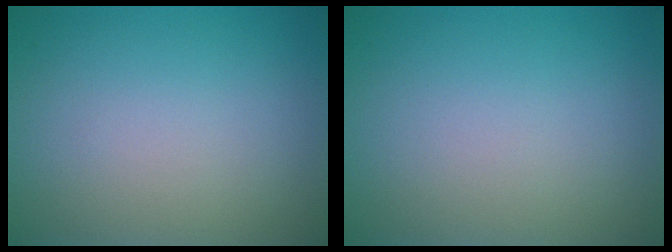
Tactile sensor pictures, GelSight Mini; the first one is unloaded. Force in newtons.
{"total": 0.0}